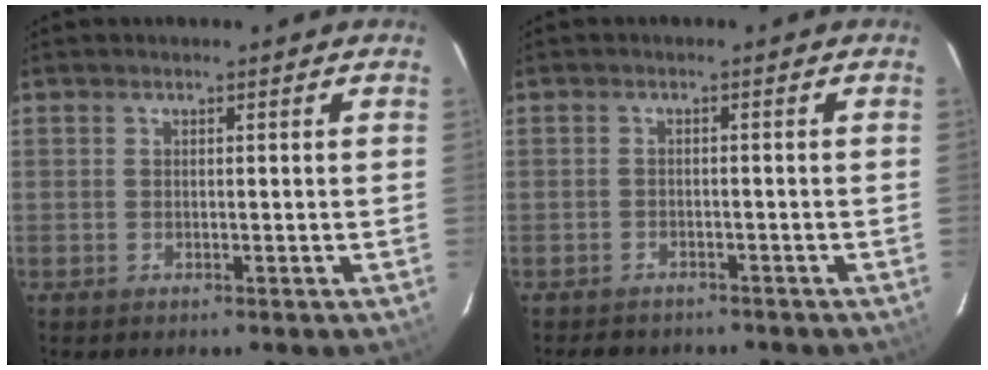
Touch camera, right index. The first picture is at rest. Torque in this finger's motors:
{"motor_torque": [0.15, -0.11, 0.09, 0.03]}